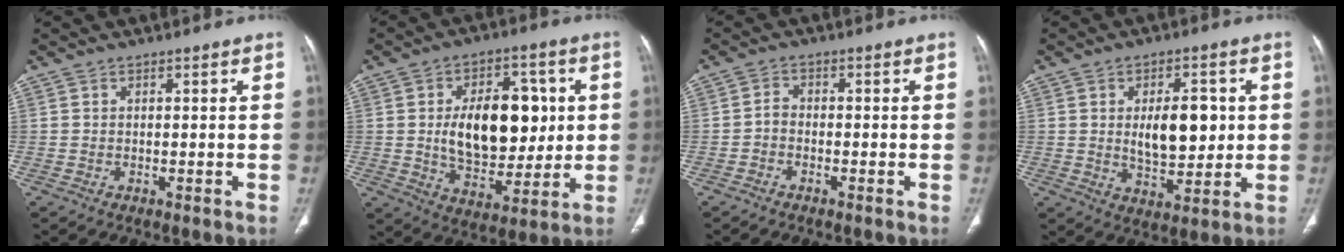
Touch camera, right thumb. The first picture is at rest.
{"total": 18.0, "force": [1.8, 10.8, 14.3], "torque": [-0.171, -0.003, 0.036]}
{"total": 1.9, "force": [-1.0, 1.2, 1.1], "torque": [-0.017, 0.012, -0.025]}
{"total": 10.7, "force": [1.2, 5.6, 9.0], "torque": [-0.113, -0.008, 0.029]}